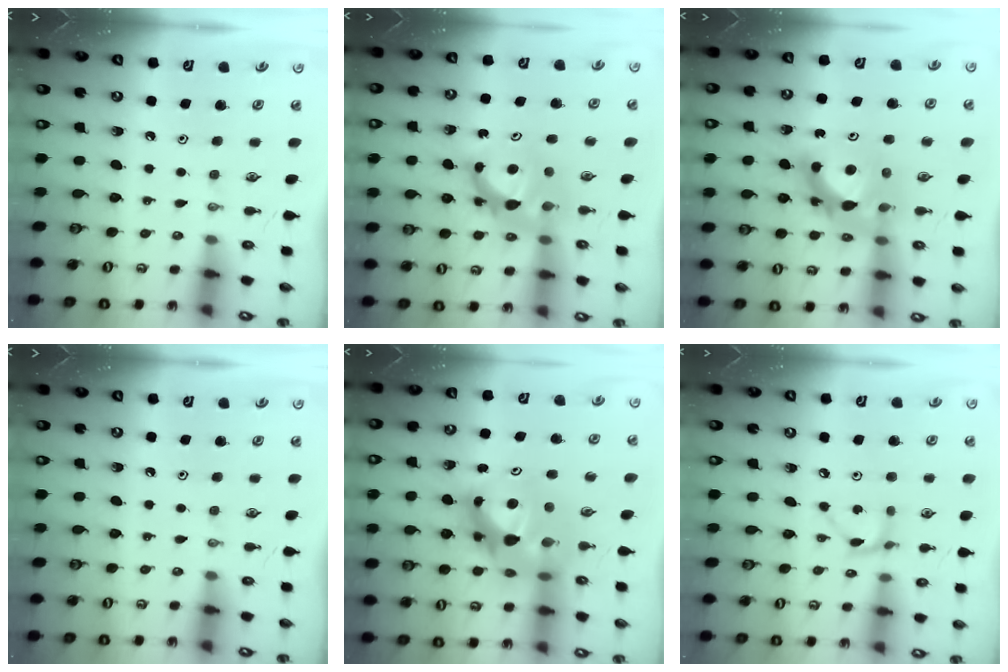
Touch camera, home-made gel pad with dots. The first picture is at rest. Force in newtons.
{"total": 7.6, "press": 7.6, "slide": 0.6}
{"total": 11.2, "press": 11.1, "slide": 1.0}
{"total": 0.0}
{"total": 12.8, "press": 12.8, "slide": 0.8}
{"total": 4.4, "press": 4.4, "slide": 0.1}